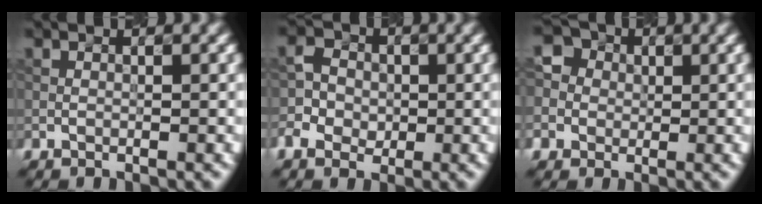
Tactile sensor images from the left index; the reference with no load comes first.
{"total": 2.6, "force": [-0.9, 2.3, 0.7], "torque": [-0.023, 0.006, -0.012]}
{"total": 3.5, "force": [0.5, 3.5, 0.3], "torque": [-0.009, 0.019, -0.006]}